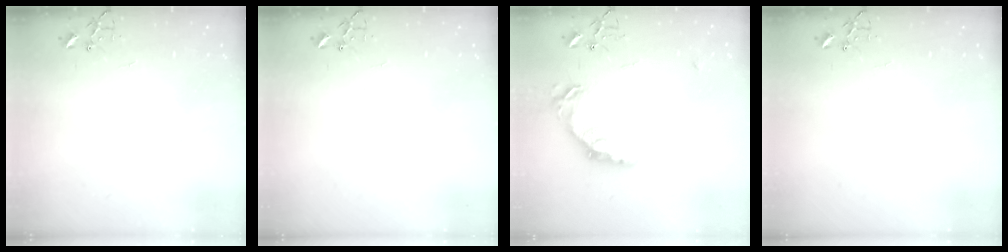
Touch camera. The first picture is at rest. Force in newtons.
{"total": 0.0}
{"total": 16.3, "press": 16.3, "slide": 0.9}
{"total": 0.0}